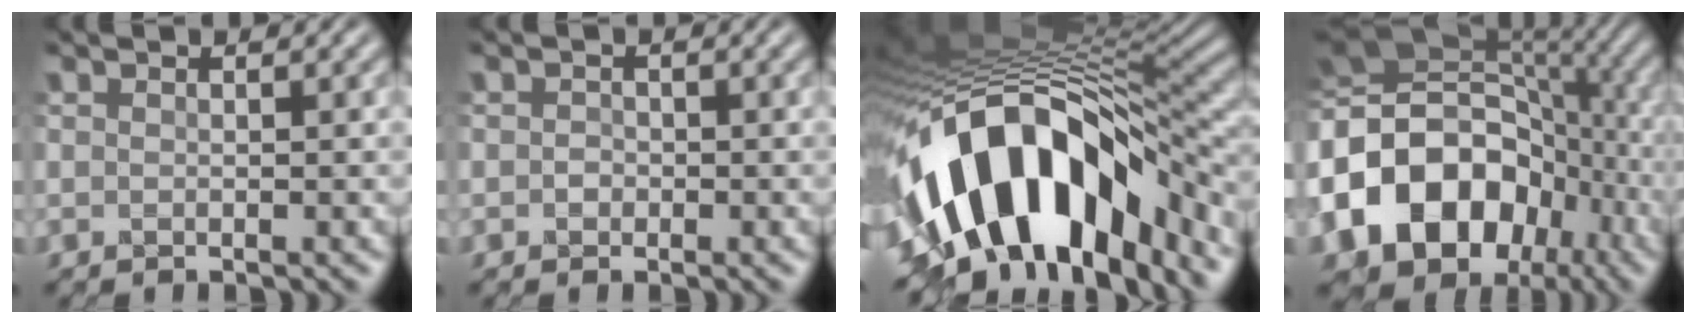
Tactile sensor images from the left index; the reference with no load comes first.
{"total": 0.7, "force": [-0.2, 0.7, 0.0], "torque": [0.002, 0.002, -0.006]}
{"total": 15.5, "force": [-5.9, 8.6, 11.4], "torque": [-0.183, 0.014, -0.099]}
{"total": 17.4, "force": [-3.6, 13.8, 10.1], "torque": [-0.210, -0.006, -0.070]}